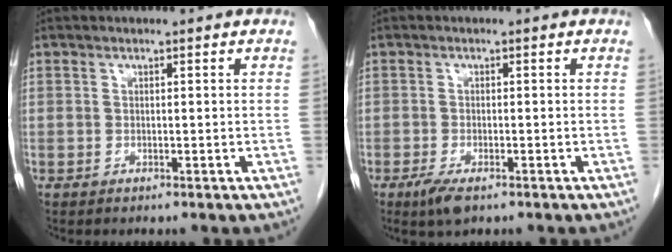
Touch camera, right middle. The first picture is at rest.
{"total": 3.6, "force": [-2.2, 1.1, 2.6], "torque": [-0.056, -0.007, -0.038]}